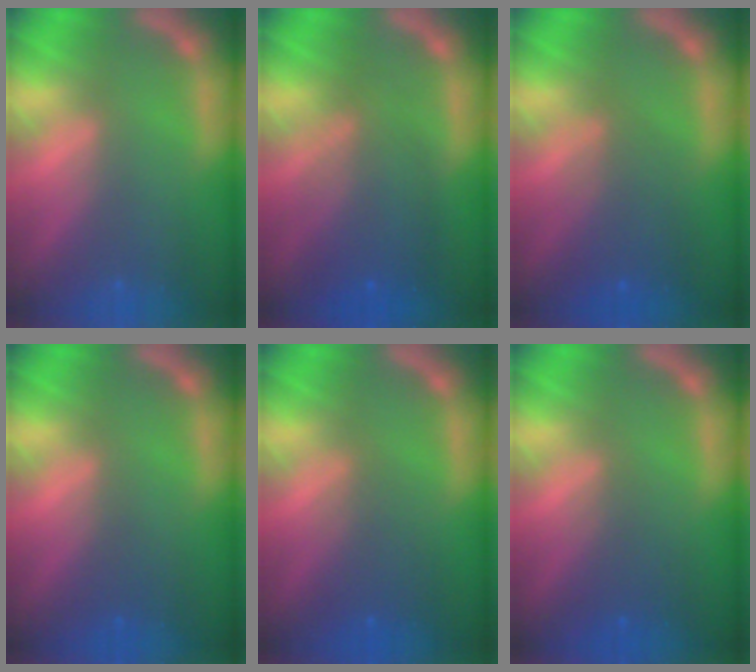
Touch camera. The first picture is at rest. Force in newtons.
{"total": 6.0}
{"total": 3.6}
{"total": 1.0}
{"total": 2.5}
{"total": 2.0}